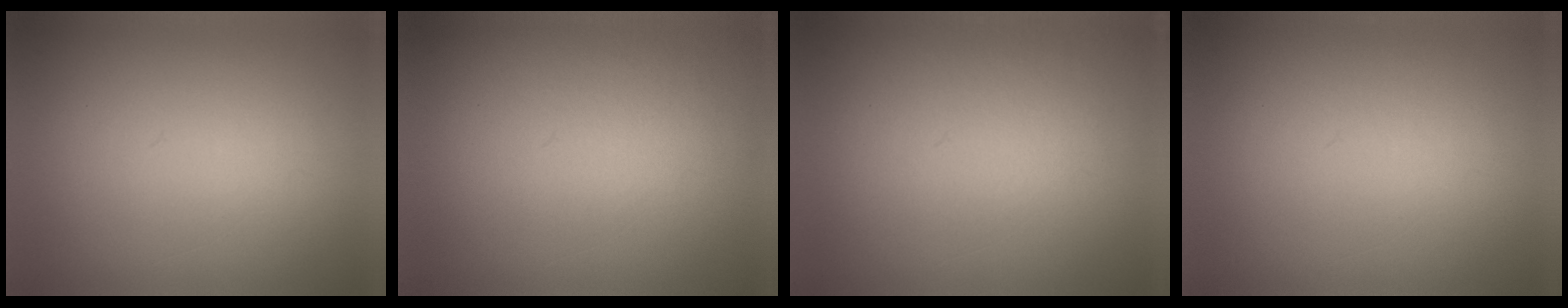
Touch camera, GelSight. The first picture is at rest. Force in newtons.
{"total": 3.8}
{"total": 3.6}
{"total": 1.1}